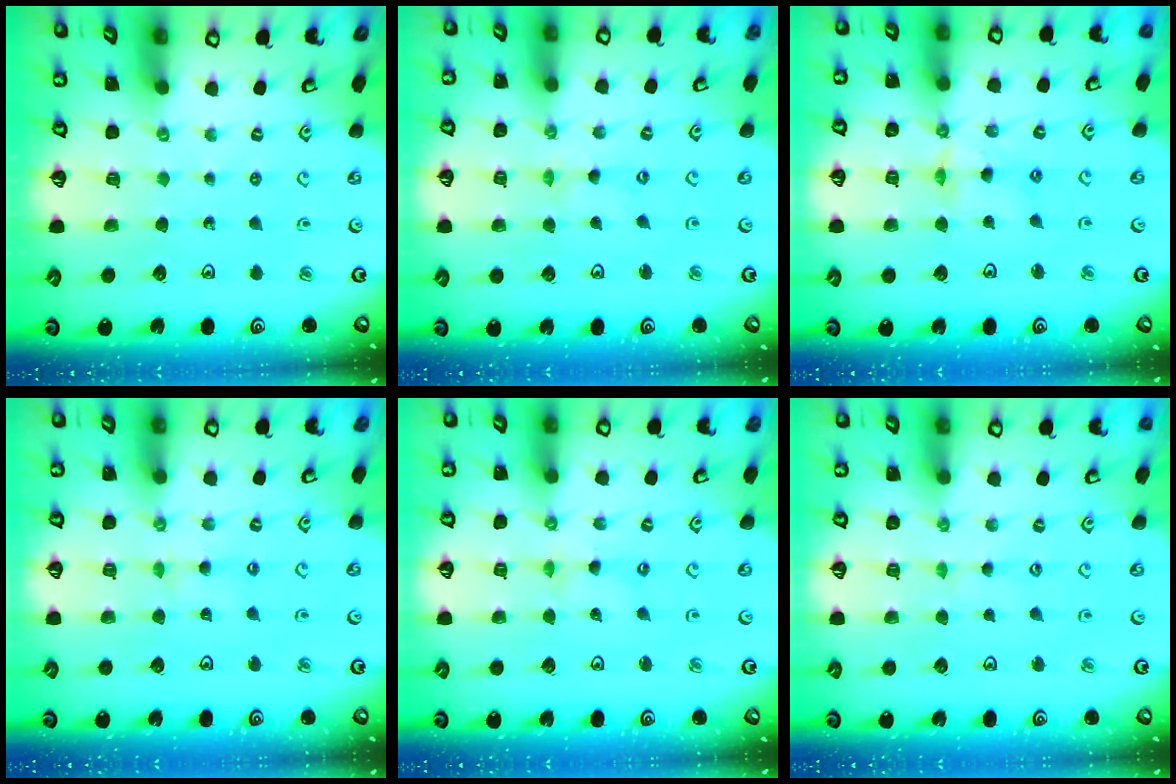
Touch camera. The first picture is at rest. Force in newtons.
{"total": 0.6, "press": 0.5, "slide": 0.1}
{"total": 5.7, "press": 5.7, "slide": 0.5}
{"total": 2.3, "press": 2.3, "slide": 0.4}
{"total": 1.1, "press": 1.1, "slide": 0.2}
{"total": 1.2, "press": 1.2, "slide": 0.2}